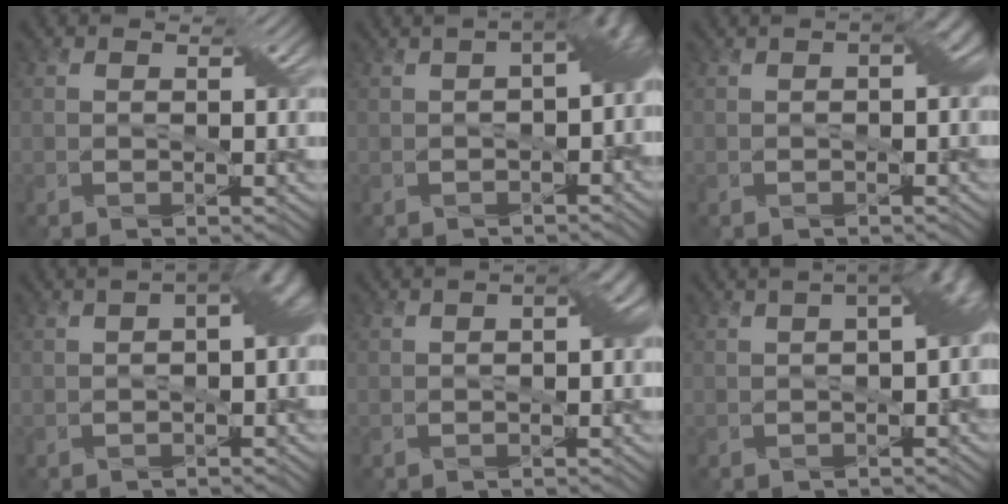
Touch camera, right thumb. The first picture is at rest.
{"total": 6.8, "force": [-0.2, 3.3, 5.9], "torque": [-0.069, 0.004, -0.001]}
{"total": 3.4, "force": [0.3, 1.6, 3.0], "torque": [-0.036, 0.011, 0.004]}
{"total": 6.0, "force": [0.3, 2.7, 5.4], "torque": [-0.062, 0.011, 0.008]}
{"total": 3.7, "force": [0.2, 1.8, 3.3], "torque": [-0.039, 0.009, 0.003]}
{"total": 5.8, "force": [0.5, 2.1, 5.4], "torque": [-0.063, 0.014, 0.008]}